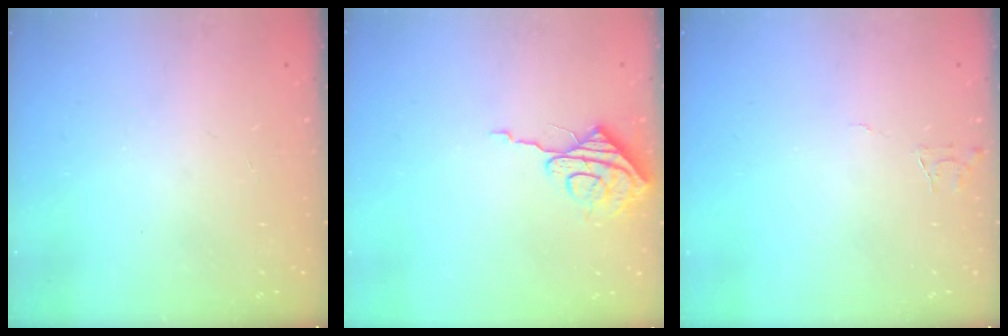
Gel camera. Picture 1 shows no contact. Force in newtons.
{"total": 7.9, "press": 7.9, "slide": 0.3}
{"total": 4.0, "press": 4.0, "slide": 0.4}